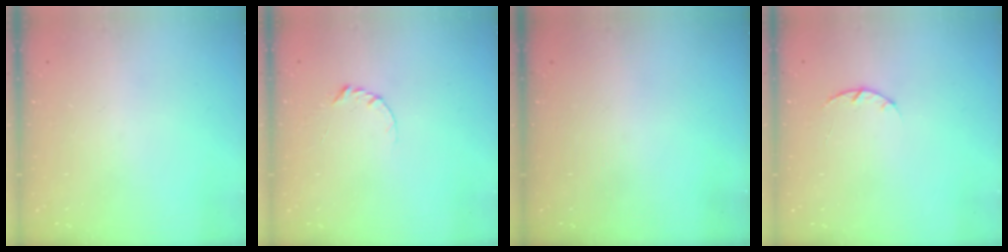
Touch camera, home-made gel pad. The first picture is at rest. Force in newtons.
{"total": 3.2, "press": 3.2, "slide": 0.3}
{"total": 0.0}
{"total": 2.9, "press": 2.9, "slide": 0.5}